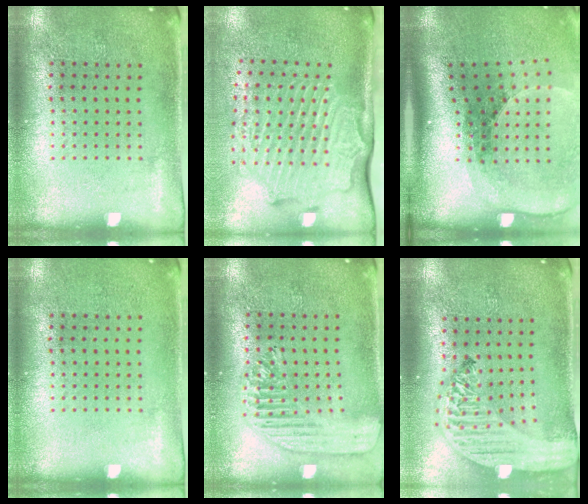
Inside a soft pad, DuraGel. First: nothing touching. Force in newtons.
{"total": 2.8, "press": 2.2, "slide": 1.8}
{"total": 2.6, "press": 1.9, "slide": 1.8}
{"total": 0.0}
{"total": 1.7, "press": 1.5, "slide": 0.8}
{"total": 3.2, "press": 2.5, "slide": 1.9}